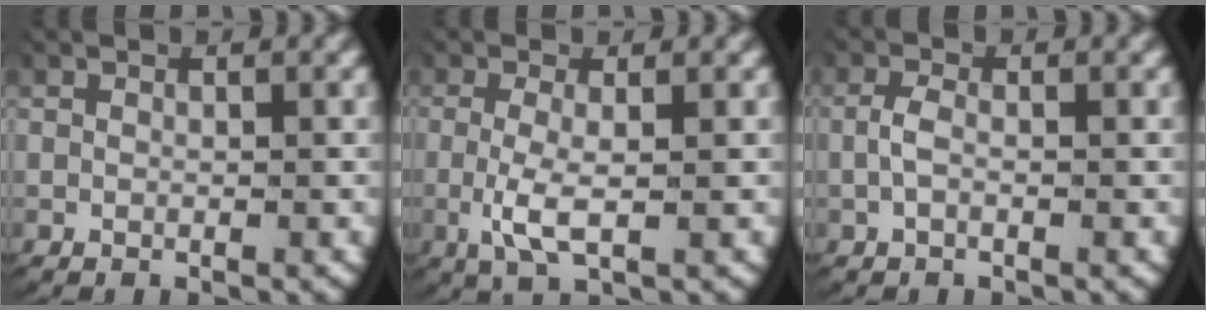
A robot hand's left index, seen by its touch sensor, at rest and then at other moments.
{"total": 3.2, "force": [-0.5, 0.9, 3.0], "torque": [-0.074, -0.015, -0.001]}
{"total": 1.4, "force": [-0.4, 0.5, 1.2], "torque": [-0.041, -0.004, -0.005]}